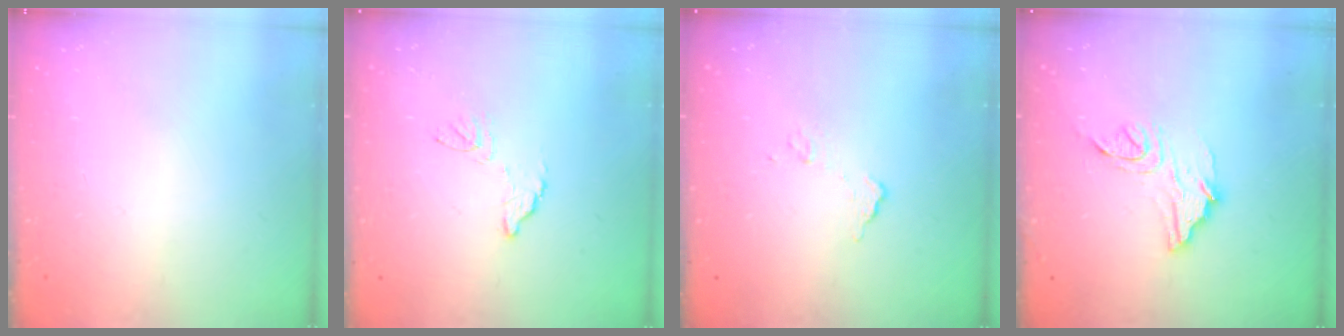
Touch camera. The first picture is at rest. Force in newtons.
{"total": 7.9, "press": 7.9, "slide": 0.4}
{"total": 5.8, "press": 5.8, "slide": 0.3}
{"total": 12.9, "press": 12.8, "slide": 1.2}